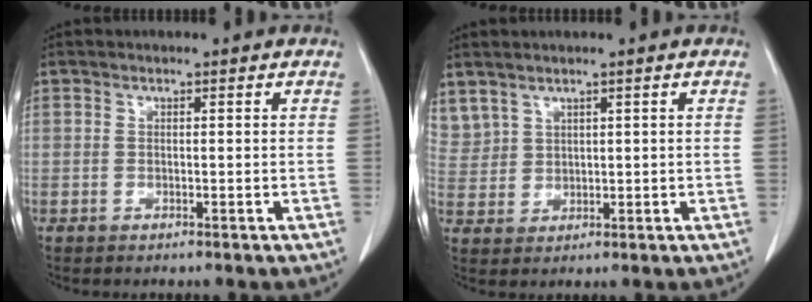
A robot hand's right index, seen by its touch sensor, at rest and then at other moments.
{"total": 6.4, "force": [4.3, 4.4, 1.9], "torque": [-0.061, 0.014, 0.107]}